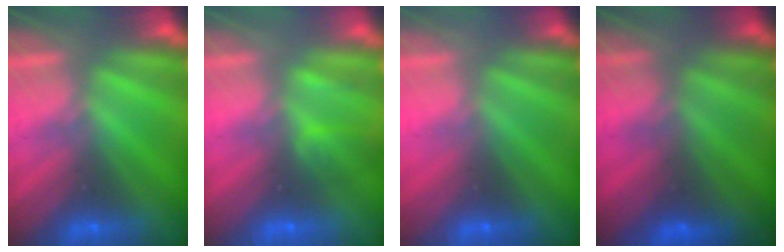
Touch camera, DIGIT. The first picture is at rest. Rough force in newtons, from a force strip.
{"total": 2.1}
{"total": 3.0}
{"total": 6.9}